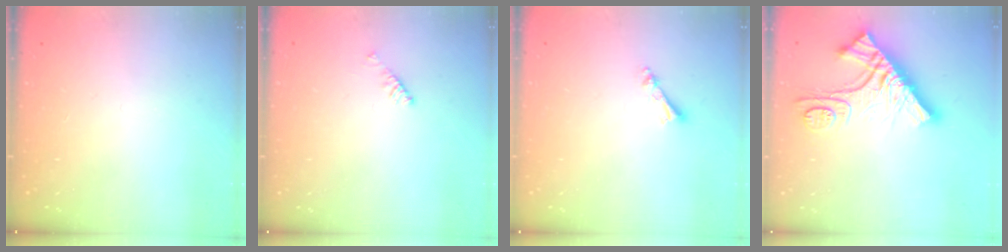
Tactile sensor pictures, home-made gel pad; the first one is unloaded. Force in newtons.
{"total": 4.1, "press": 4.0, "slide": 0.6}
{"total": 3.6, "press": 3.6, "slide": 0.3}
{"total": 14.2, "press": 14.1, "slide": 1.5}